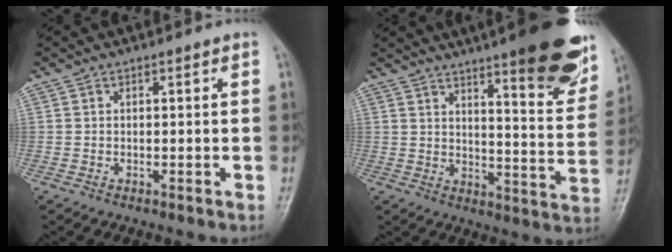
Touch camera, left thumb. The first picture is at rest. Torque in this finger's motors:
{"motor_torque": [1.09, -0.13, 1.41, -1.35, 0.08]}